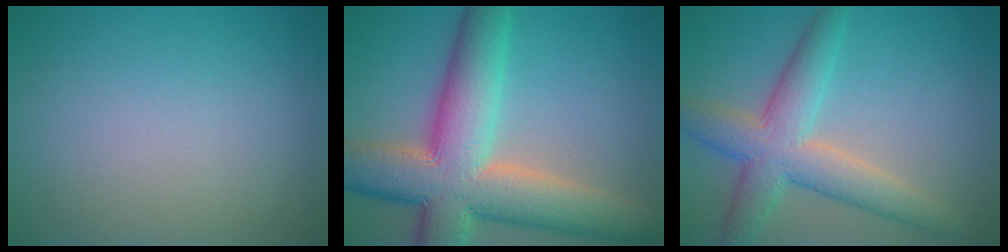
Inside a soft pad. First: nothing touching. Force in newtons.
{"total": 12.2, "press": 12.2, "slide": 0.7}
{"total": 6.2, "press": 6.2, "slide": 0.2}